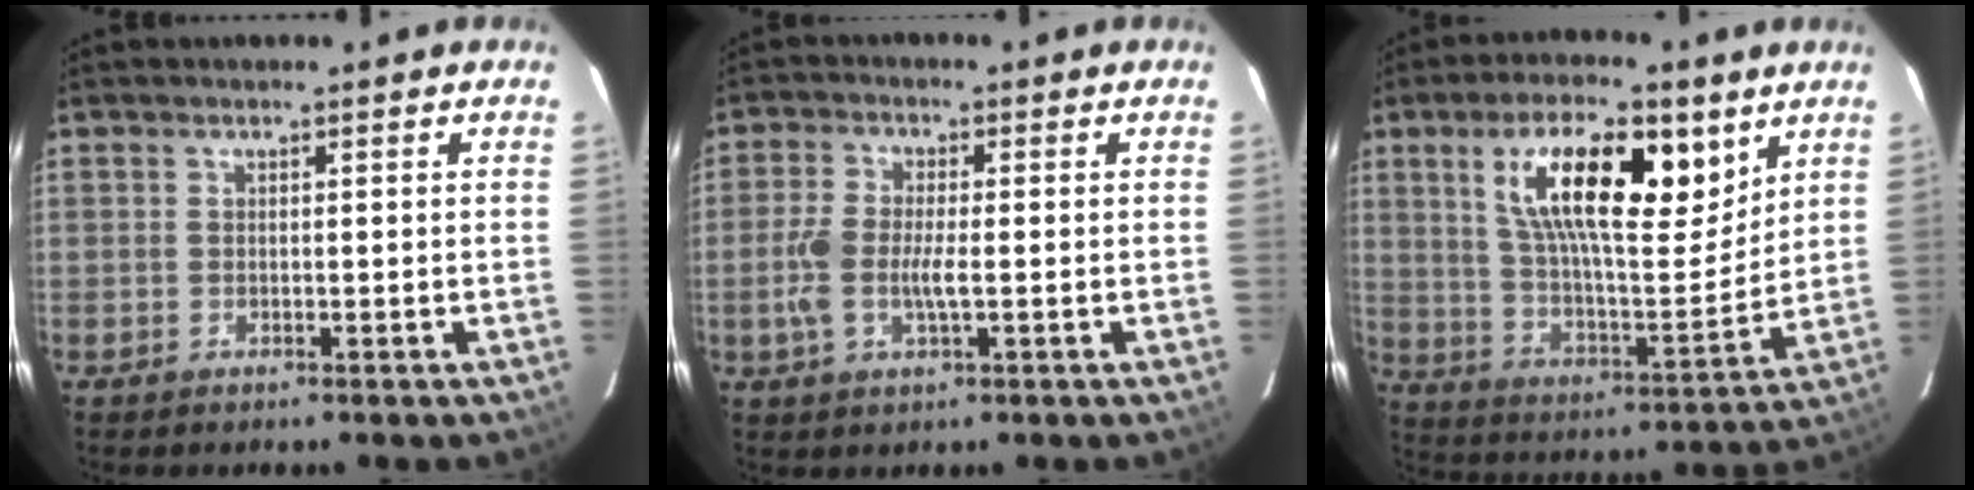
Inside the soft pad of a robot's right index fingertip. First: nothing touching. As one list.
[{"total": 6.5, "force": [-1.3, 2.4, 5.9], "torque": [-0.132, -0.001, -0.027]}, {"total": 19.8, "force": [9.2, 7.2, 15.9], "torque": [-0.273, 0.014, 0.161]}]